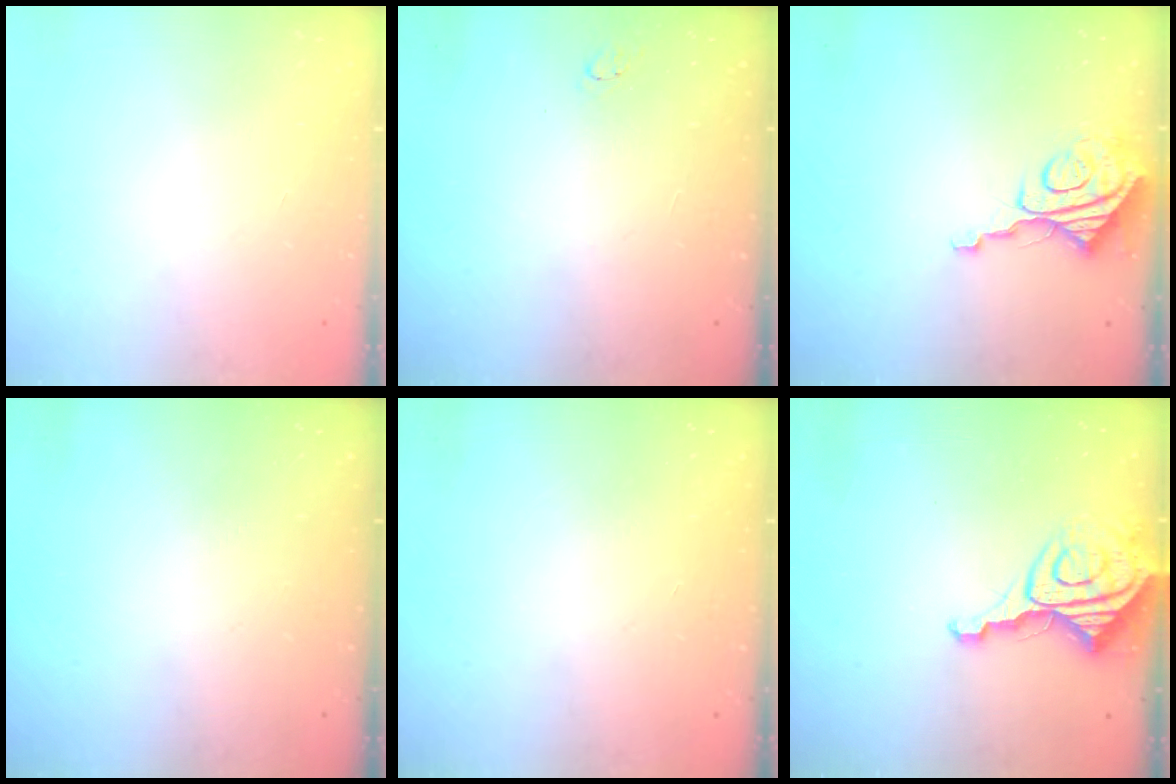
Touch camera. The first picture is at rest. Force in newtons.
{"total": 3.2, "press": 3.2, "slide": 0.3}
{"total": 9.8, "press": 9.7, "slide": 1.1}
{"total": 0.0}
{"total": 0.0}
{"total": 10.4, "press": 10.3, "slide": 1.1}